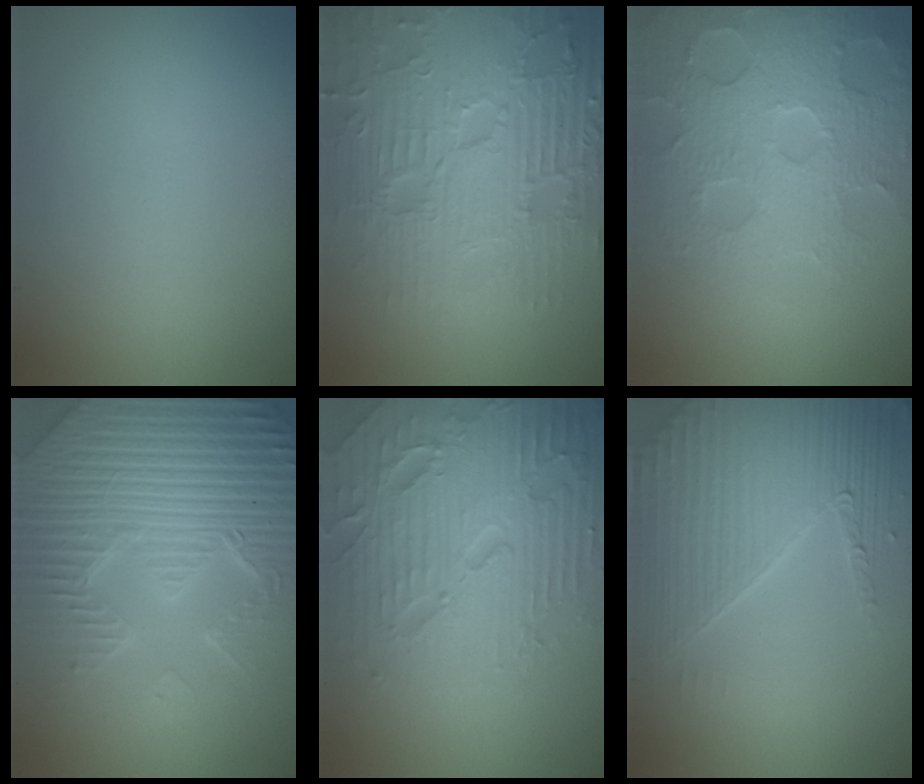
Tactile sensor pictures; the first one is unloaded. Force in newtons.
{"total": 9.8, "press": 6.7, "slide": 7.1}
{"total": 7.0, "press": 5.5, "slide": 4.3}
{"total": 7.7, "press": 7.4, "slide": 1.9}
{"total": 7.4, "press": 7.3, "slide": 1.6}
{"total": 4.8, "press": 4.3, "slide": 2.2}